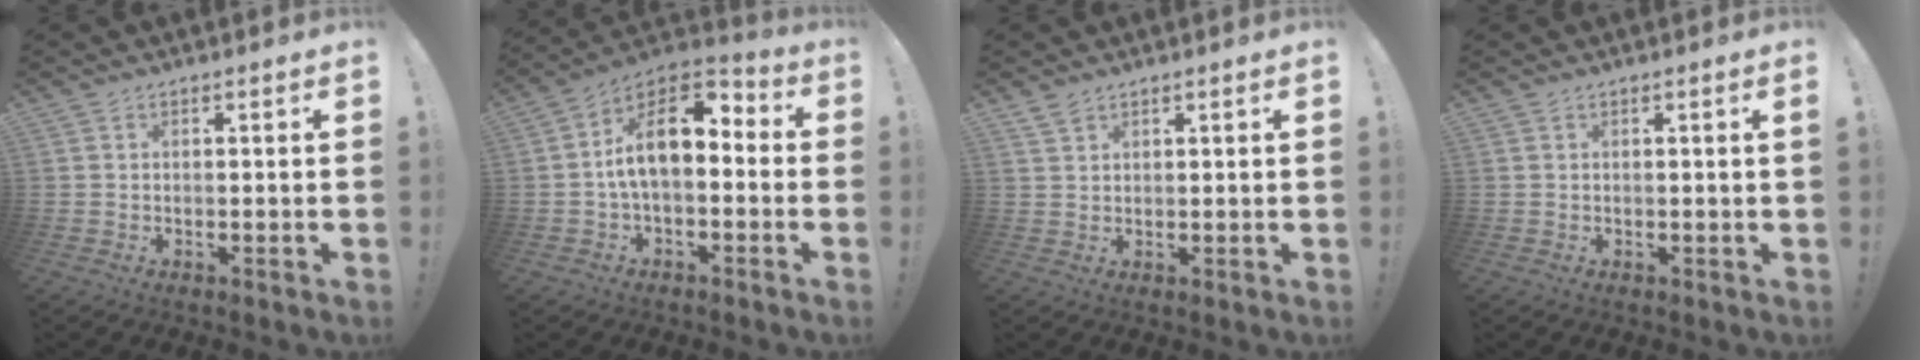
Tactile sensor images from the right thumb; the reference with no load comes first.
{"total": 14.0, "force": [1.6, 7.4, 11.8], "torque": [-0.208, 0.005, 0.029]}
{"total": 2.4, "force": [2.0, 1.0, 0.8], "torque": [-0.006, -0.012, 0.036]}
{"total": 0.9, "force": [0.3, -0.4, 0.7], "torque": [-0.006, -0.005, 0.002]}